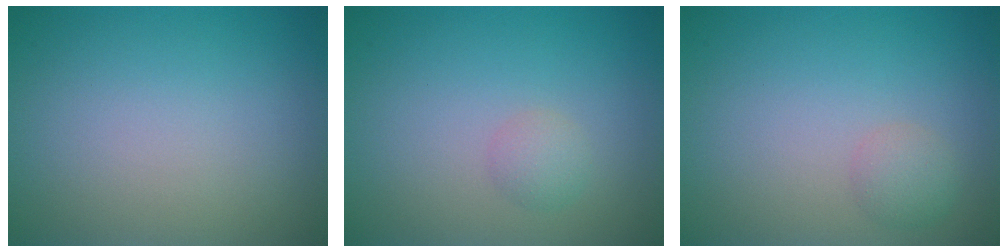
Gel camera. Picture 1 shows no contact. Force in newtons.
{"total": 1.3, "press": 1.3, "slide": 0.0}
{"total": 1.5, "press": 1.5, "slide": 0.0}